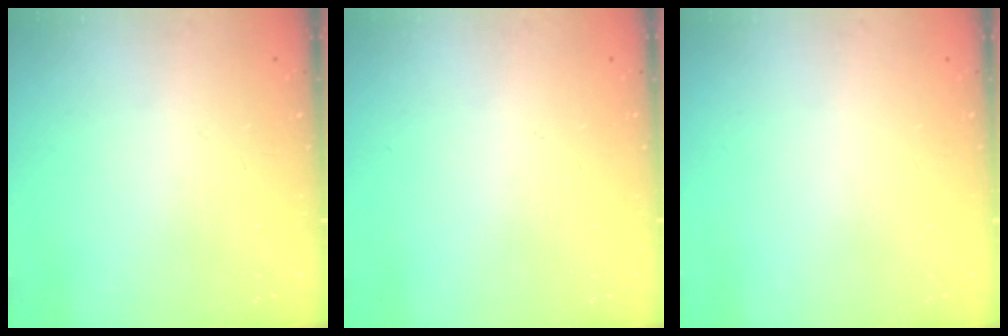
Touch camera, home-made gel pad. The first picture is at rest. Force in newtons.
{"total": 0.0}
{"total": 0.0}